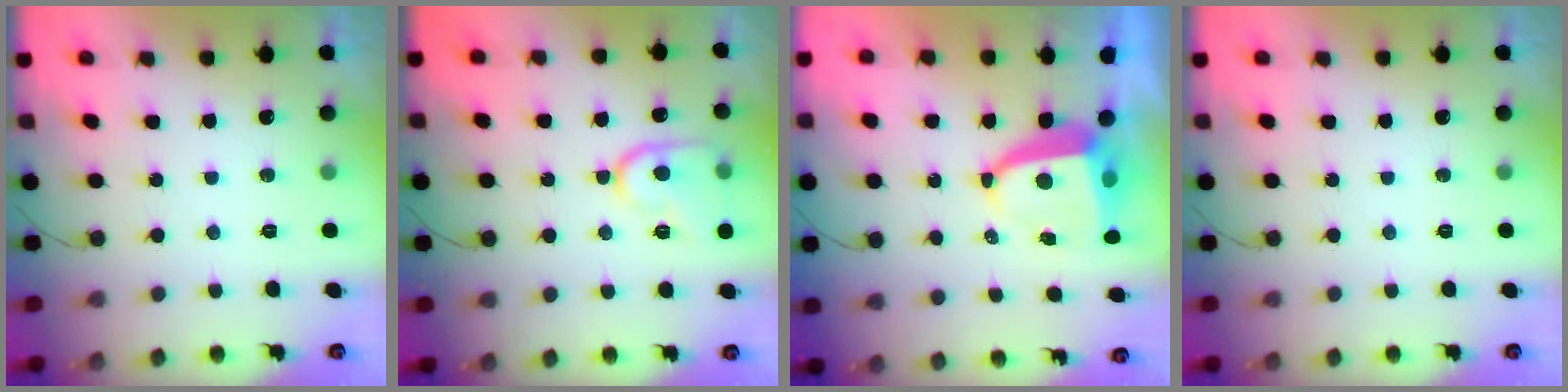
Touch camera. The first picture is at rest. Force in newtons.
{"total": 13.1, "press": 13.0, "slide": 1.3}
{"total": 8.0, "press": 7.9, "slide": 1.0}
{"total": 0.0}